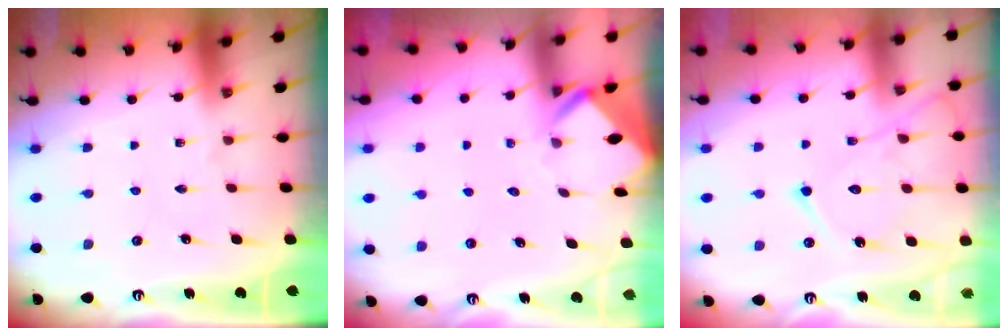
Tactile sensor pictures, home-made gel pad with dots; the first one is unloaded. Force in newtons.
{"total": 2.5, "press": 2.4, "slide": 0.3}
{"total": 13.9, "press": 13.8, "slide": 1.5}